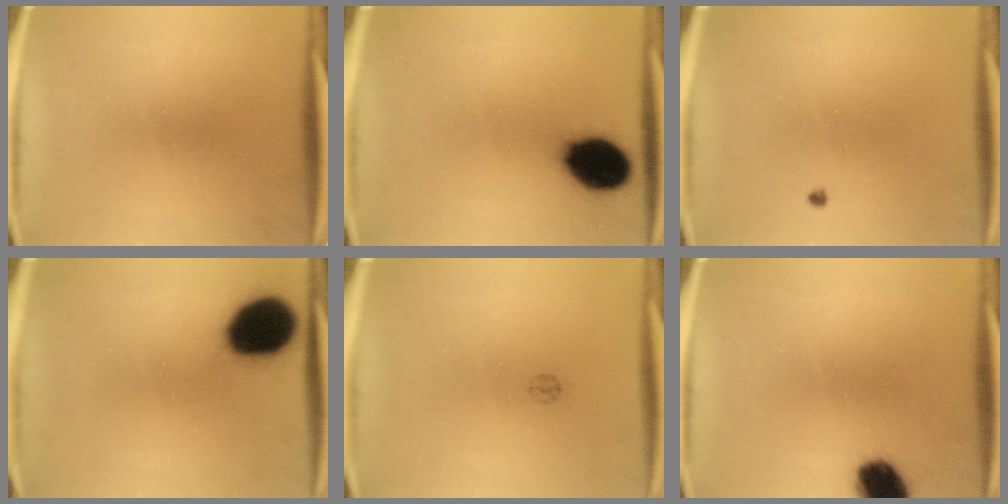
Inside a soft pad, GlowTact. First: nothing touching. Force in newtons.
{"total": 13.7}
{"total": 0.7}
{"total": 18.4}
{"total": 1.0}
{"total": 9.3}